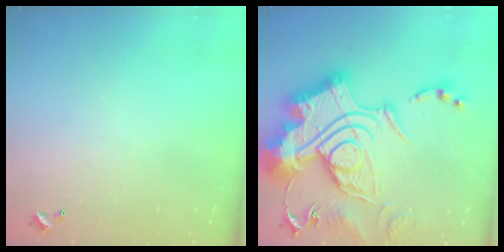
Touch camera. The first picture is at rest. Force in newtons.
{"total": 1.1, "press": 1.1, "slide": 0.0}